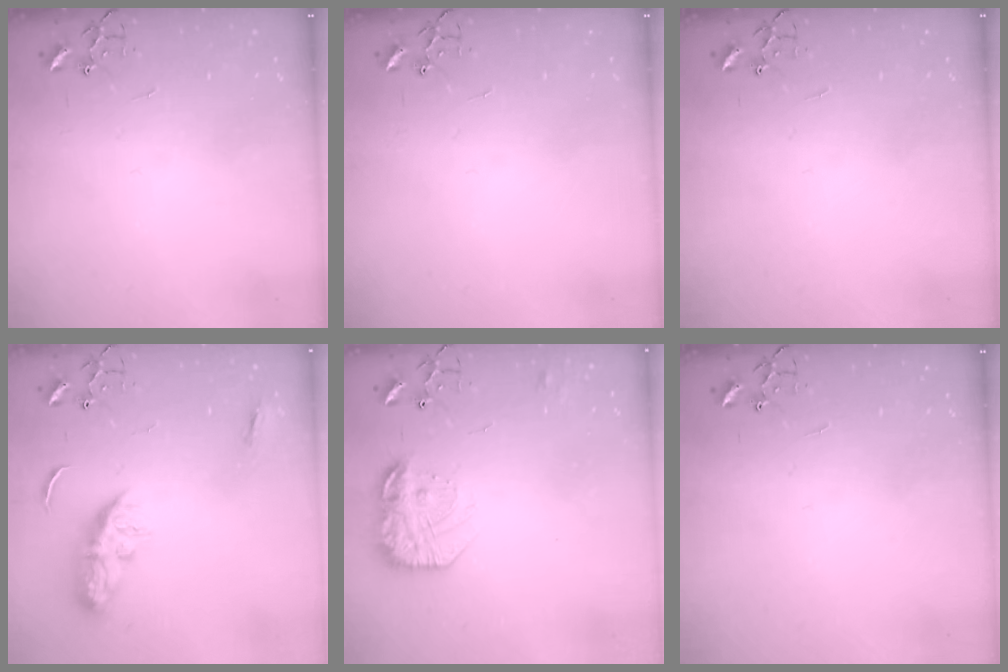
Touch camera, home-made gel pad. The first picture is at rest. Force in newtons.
{"total": 0.0}
{"total": 0.0}
{"total": 9.3, "press": 9.3, "slide": 0.1}
{"total": 17.3, "press": 17.2, "slide": 1.2}
{"total": 0.0}